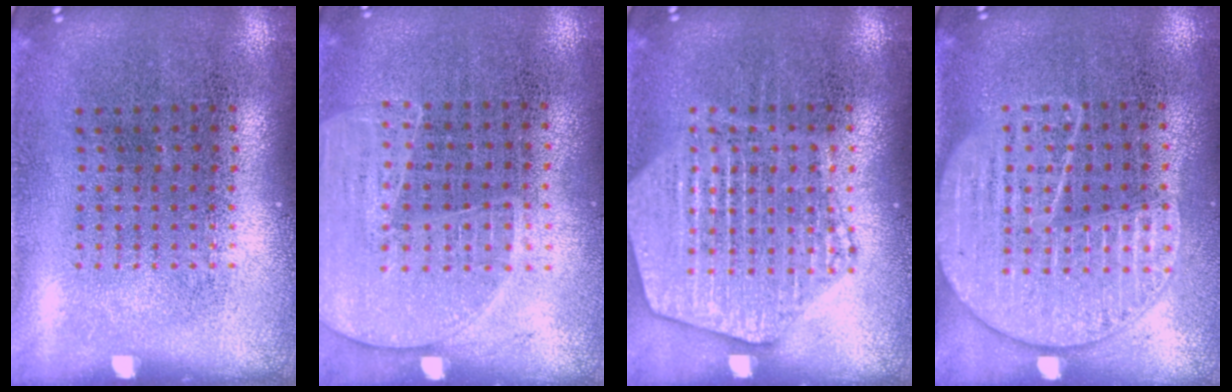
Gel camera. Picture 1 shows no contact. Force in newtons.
{"total": 1.6, "press": 1.4, "slide": 0.8}
{"total": 3.1, "press": 3.1, "slide": 0.3}
{"total": 1.8, "press": 1.6, "slide": 0.9}